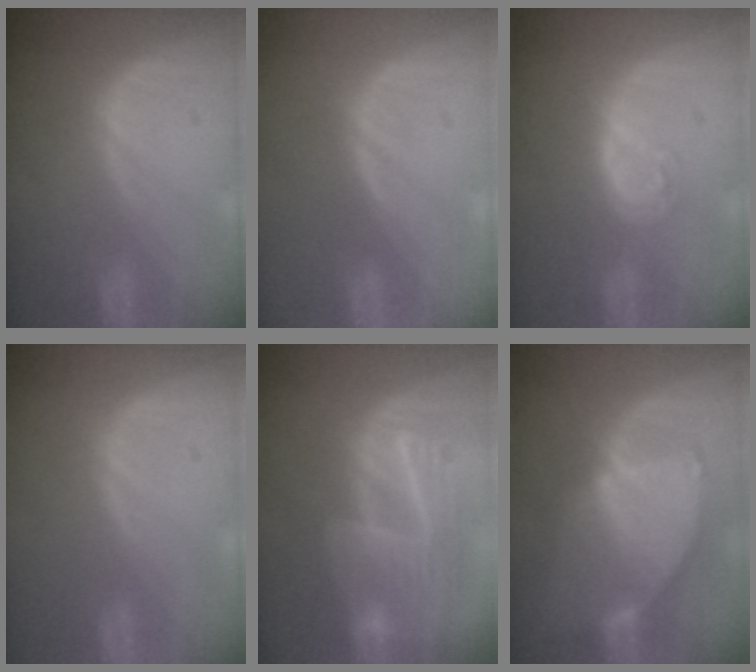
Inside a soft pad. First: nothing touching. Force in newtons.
{"total": 0.0}
{"total": 4.3, "press": 3.9, "slide": 1.9}
{"total": 0.0}
{"total": 9.5, "press": 8.4, "slide": 4.4}
{"total": 8.0, "press": 7.1, "slide": 3.6}